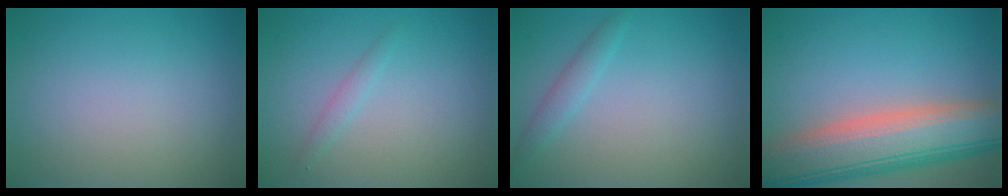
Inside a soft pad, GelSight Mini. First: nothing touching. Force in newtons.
{"total": 0.9, "press": 0.9, "slide": 0.1}
{"total": 1.5, "press": 1.5, "slide": 0.1}
{"total": 10.4, "press": 10.4, "slide": 0.6}